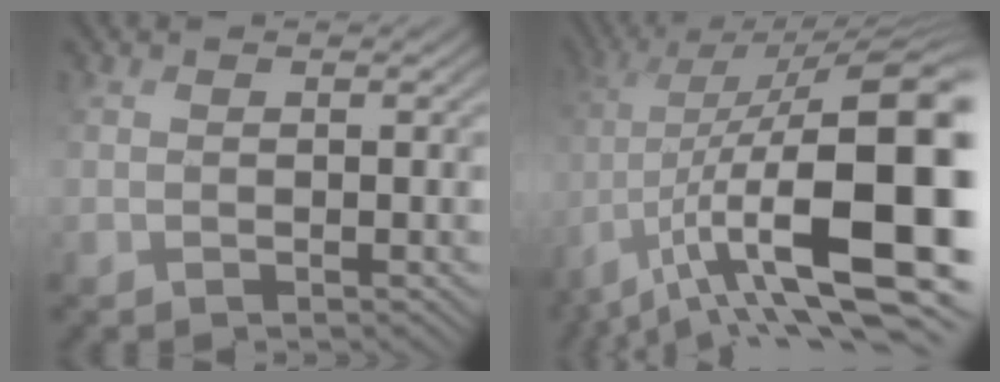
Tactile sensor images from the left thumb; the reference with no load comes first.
{"total": 18.1, "force": [-2.8, 7.0, 16.5], "torque": [-0.284, -0.004, -0.054]}